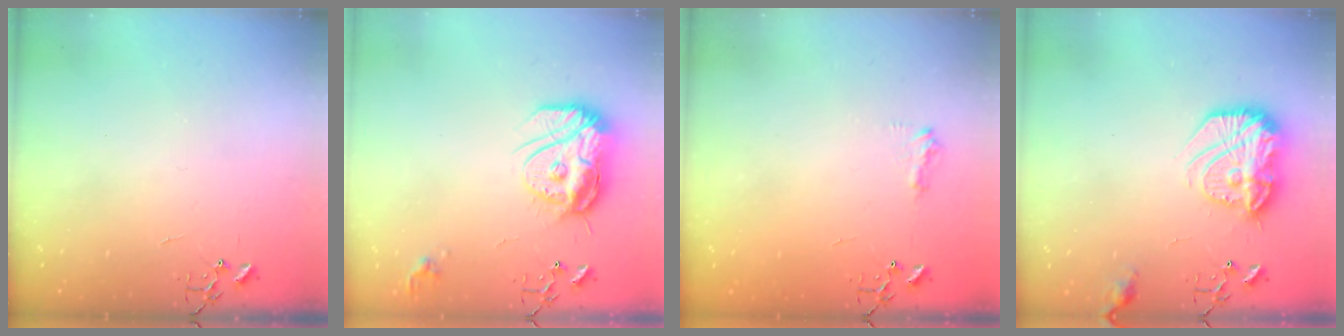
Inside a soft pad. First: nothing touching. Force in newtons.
{"total": 17.0, "press": 16.9, "slide": 1.4}
{"total": 7.9, "press": 7.9, "slide": 0.6}
{"total": 18.4, "press": 18.3, "slide": 1.4}